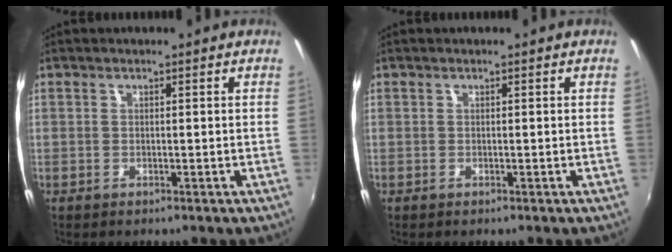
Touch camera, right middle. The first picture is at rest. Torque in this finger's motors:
{"motor_torque": [-0.01, 0.01, 0.00, 0.00]}